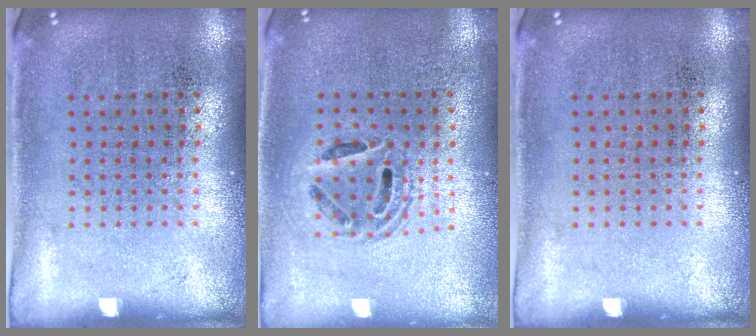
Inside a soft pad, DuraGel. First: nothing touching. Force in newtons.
{"total": 1.4, "press": 1.2, "slide": 0.6}
{"total": 0.0}